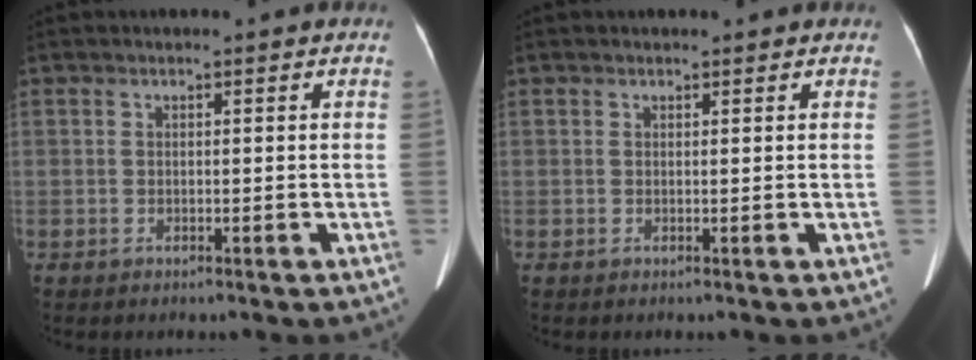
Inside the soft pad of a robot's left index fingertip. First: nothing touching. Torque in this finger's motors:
{"motor_torque": [-0.33, 0.01, -0.17, -0.03]}